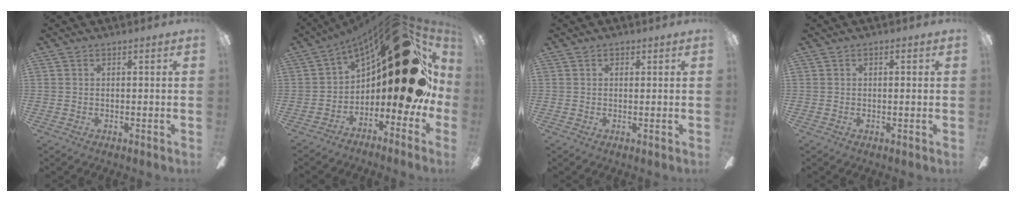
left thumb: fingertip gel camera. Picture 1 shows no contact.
{"total": 28.0, "force": [8.5, 11.9, 23.9], "torque": [-0.304, -0.066, 0.166]}
{"total": 0.6, "force": [0.3, 0.5, 0.3], "torque": [0.003, -0.001, 0.003]}
{"total": 0.8, "force": [0.0, 0.3, 0.8], "torque": [-0.014, 0.003, -0.001]}